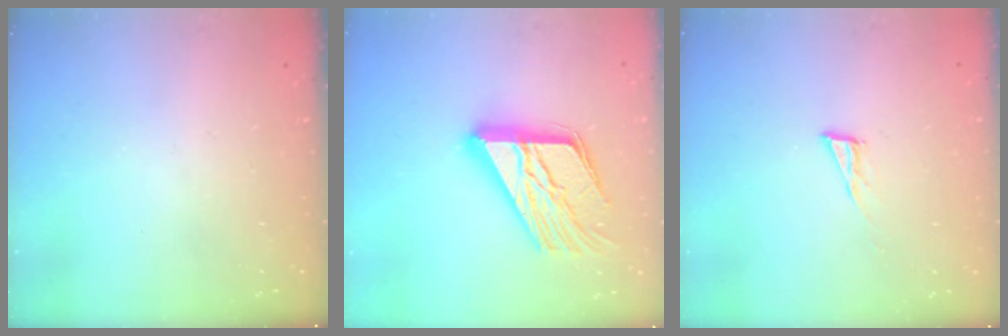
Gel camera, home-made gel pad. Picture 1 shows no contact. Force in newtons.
{"total": 21.0, "press": 20.9, "slide": 2.1}
{"total": 5.7, "press": 5.5, "slide": 1.4}